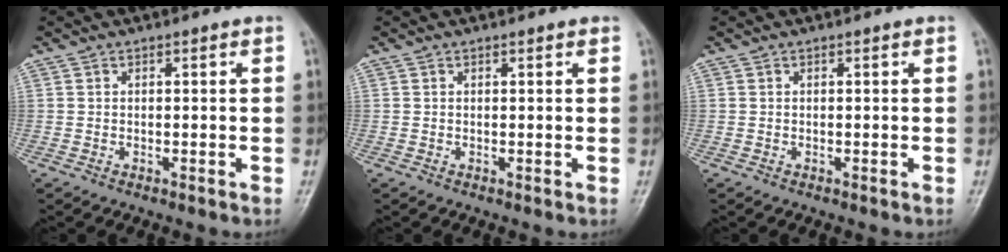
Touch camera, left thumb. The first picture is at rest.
{"total": 0.7, "force": [0.4, 0.3, 0.4], "torque": [-0.004, -0.001, 0.001]}
{"total": 0.0}